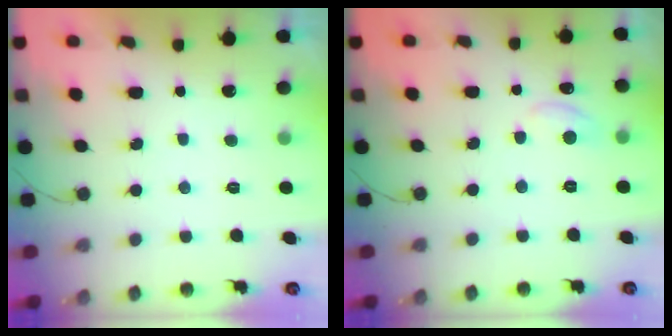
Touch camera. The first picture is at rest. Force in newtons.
{"total": 6.8, "press": 6.7, "slide": 0.7}